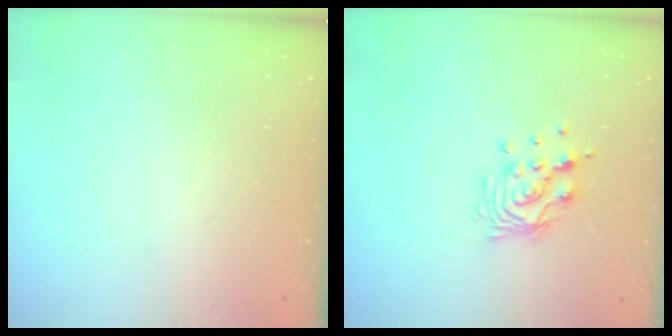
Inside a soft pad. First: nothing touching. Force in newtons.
{"total": 11.1, "press": 11.0, "slide": 0.9}